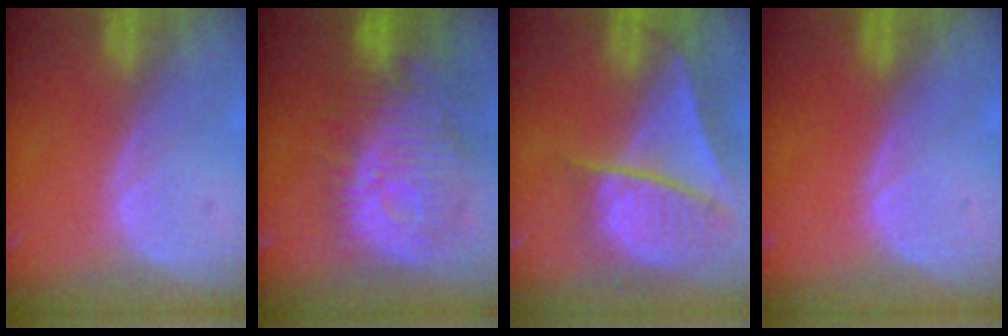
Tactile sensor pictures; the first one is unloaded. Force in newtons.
{"total": 12.6, "press": 11.2, "slide": 5.8}
{"total": 9.2, "press": 8.0, "slide": 4.4}
{"total": 0.0}